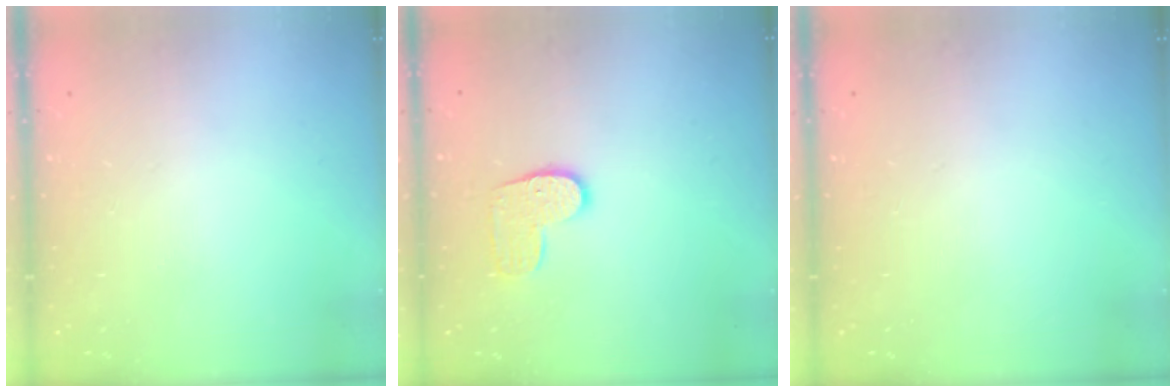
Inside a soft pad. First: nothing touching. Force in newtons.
{"total": 8.3, "press": 8.3, "slide": 0.3}
{"total": 0.0}